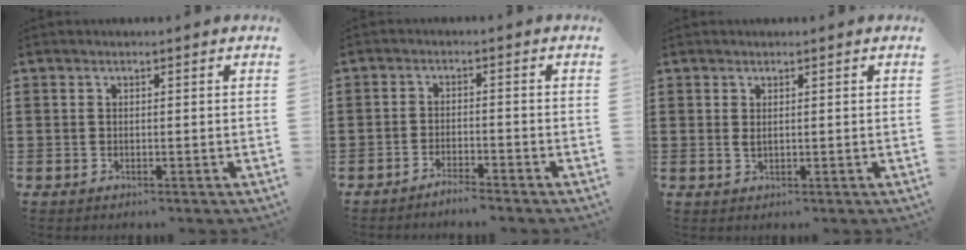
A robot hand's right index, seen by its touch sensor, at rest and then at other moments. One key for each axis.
{"total": 2.2, "fx": -2.2, "fy": -0.1, "fz": 0.3, "tx": -0.008, "ty": 0.004, "tz": -0.044}
{"total": 0.9, "fx": 0.4, "fy": 0.2, "fz": 0.7, "tx": -0.016, "ty": 0.002, "tz": 0.008}